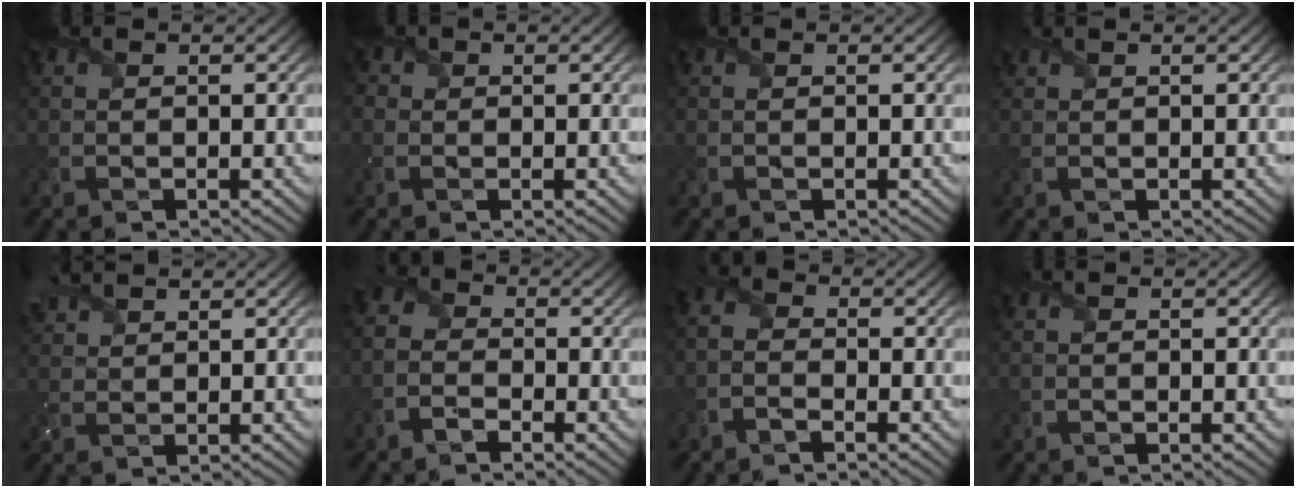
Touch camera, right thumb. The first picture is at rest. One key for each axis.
{"total": 1.7, "fx": 0.2, "fy": 1.7, "fz": 0.4, "tx": -0.019, "ty": 0.001, "tz": 0.000}
{"total": 0.0}
{"total": 0.9, "fx": 0.9, "fy": 0.2, "fz": 0.1, "tx": -0.003, "ty": 0.006, "tz": 0.023}
{"total": 4.1, "fx": 3.5, "fy": 1.4, "fz": 1.7, "tx": -0.047, "ty": 0.018, "tz": 0.068}
{"total": 3.0, "fx": -2.0, "fy": 1.8, "fz": 1.2, "tx": -0.031, "ty": 0.001, "tz": -0.052}
{"total": 2.3, "fx": -1.6, "fy": 1.2, "fz": 1.2, "tx": -0.030, "ty": 0.000, "tz": -0.040}
{"total": 0.0}